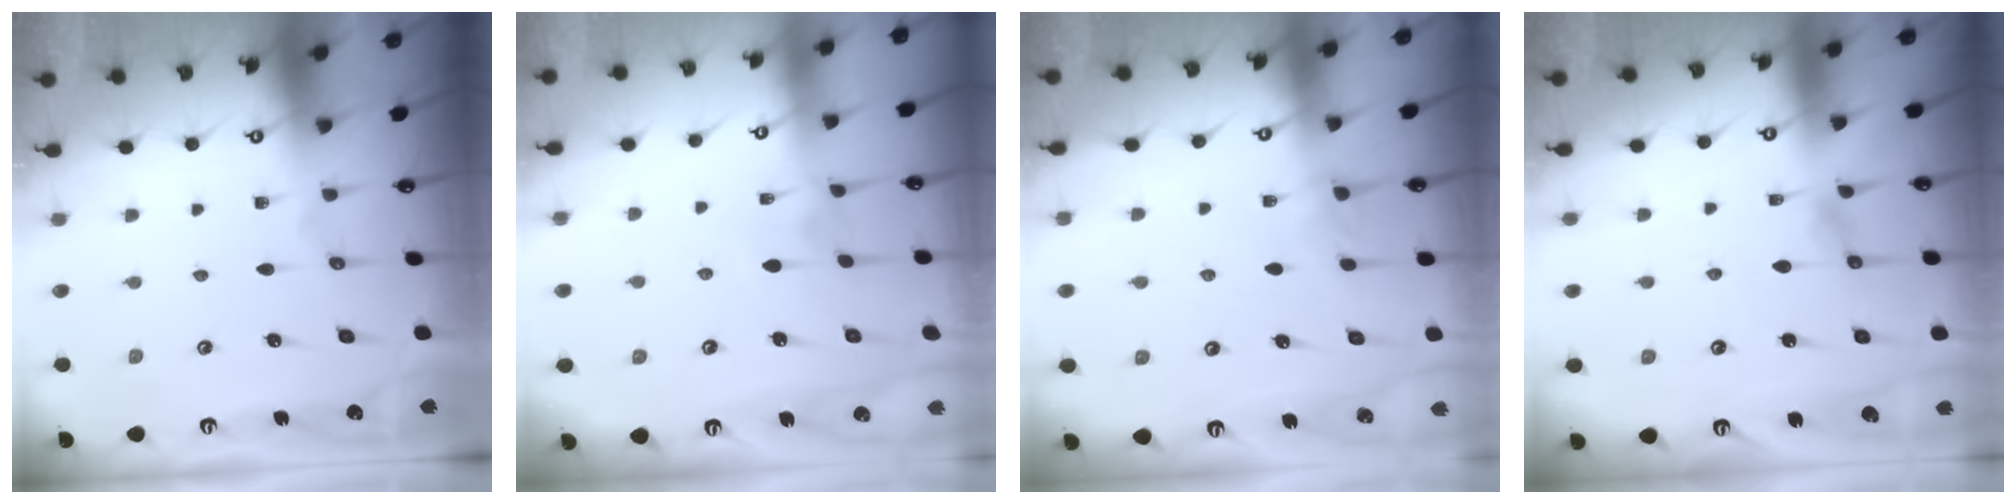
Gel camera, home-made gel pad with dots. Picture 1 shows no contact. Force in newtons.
{"total": 3.7, "press": 3.7, "slide": 0.2}
{"total": 1.8, "press": 1.8, "slide": 0.3}
{"total": 1.4, "press": 1.4, "slide": 0.2}